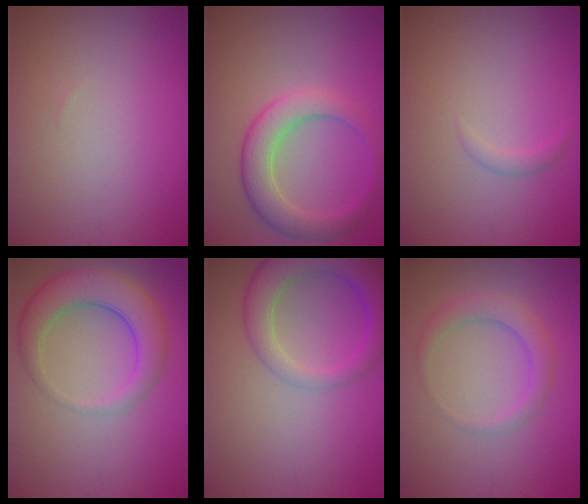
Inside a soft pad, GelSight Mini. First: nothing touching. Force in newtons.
{"total": 4.3, "press": 4.3, "slide": 0.2}
{"total": 0.9, "press": 0.9, "slide": 0.0}
{"total": 5.5, "press": 5.5, "slide": 0.1}
{"total": 5.5, "press": 5.5, "slide": 0.3}
{"total": 2.6, "press": 2.6, "slide": 0.1}